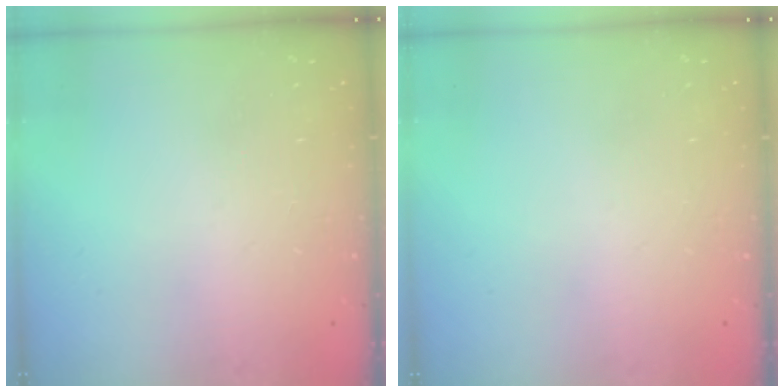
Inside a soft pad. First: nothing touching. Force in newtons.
{"total": 0.0}